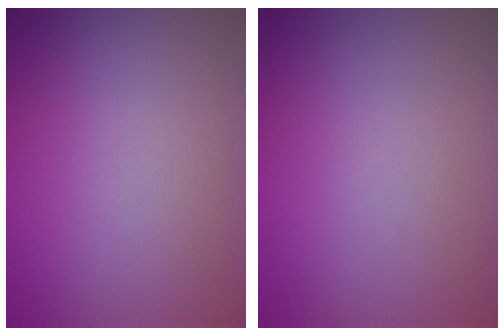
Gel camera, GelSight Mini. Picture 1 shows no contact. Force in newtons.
{"total": 0.0}